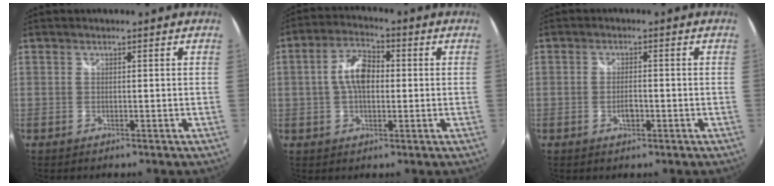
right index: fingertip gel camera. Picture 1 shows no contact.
{"total": 7.6, "force": [0.2, 4.2, 6.3], "torque": [-0.119, 0.018, 0.004]}
{"total": 2.7, "force": [-1.0, 1.2, 2.1], "torque": [-0.039, -0.001, -0.017]}